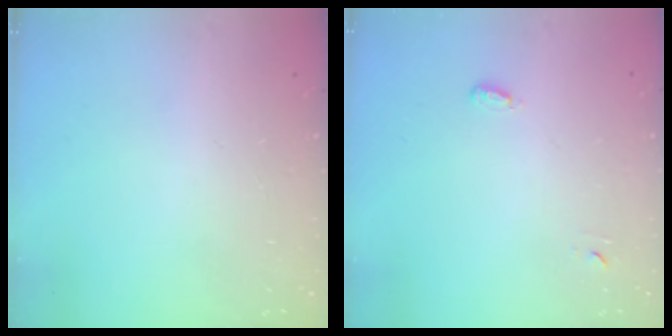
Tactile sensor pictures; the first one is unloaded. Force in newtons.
{"total": 3.7, "press": 3.3, "slide": 1.6}